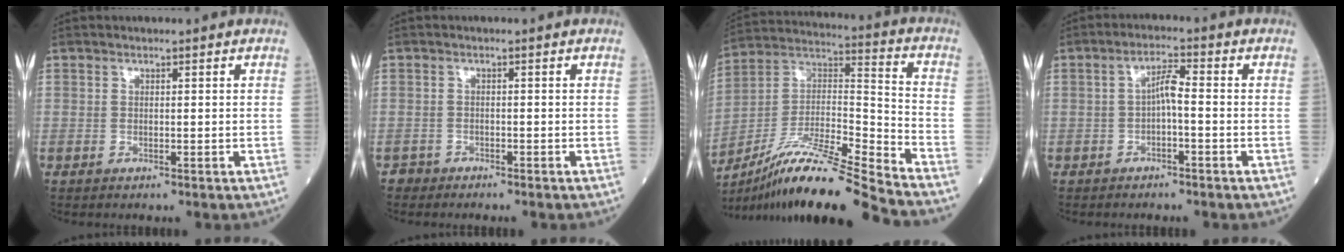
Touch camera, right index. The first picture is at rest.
{"total": 1.3, "force": [-1.1, 0.4, -0.5], "torque": [0.008, 0.000, -0.023]}
{"total": 19.6, "force": [-16.4, -0.7, 10.8], "torque": [-0.220, 0.000, -0.301]}
{"total": 3.3, "force": [-0.6, 0.6, 3.2], "torque": [-0.054, 0.012, -0.011]}